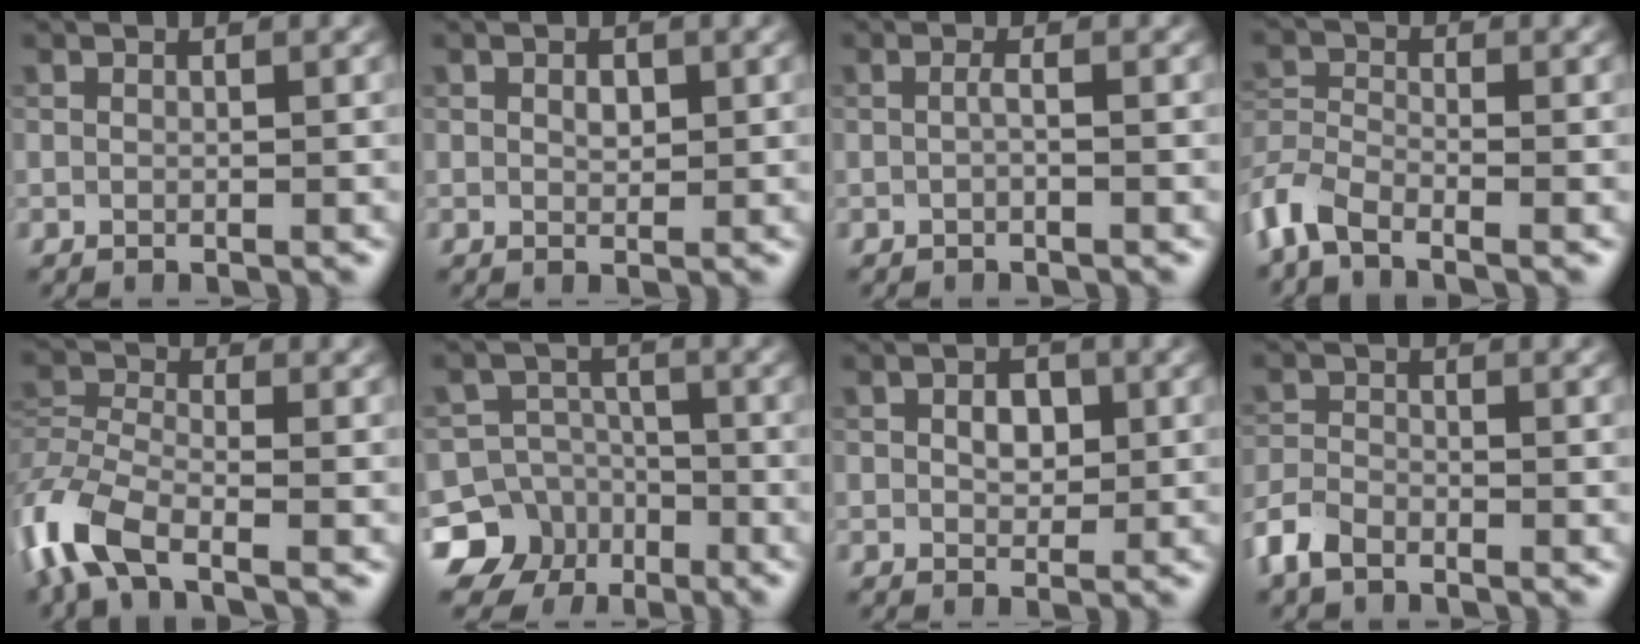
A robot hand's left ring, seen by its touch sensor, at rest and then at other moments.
{"total": 1.0, "force": [0.3, 0.7, 0.7], "torque": [-0.013, -0.001, 0.006]}
{"total": 0.8, "force": [-0.3, 0.0, 0.7], "torque": [-0.015, 0.001, -0.007]}
{"total": 4.1, "force": [-3.1, 1.5, 2.3], "torque": [-0.055, -0.007, -0.075]}
{"total": 7.0, "force": [-4.5, 2.8, 4.6], "torque": [-0.106, -0.006, -0.103]}
{"total": 9.7, "force": [-5.6, 7.9, 1.3], "torque": [-0.017, -0.021, -0.115]}
{"total": 2.2, "force": [0.4, 1.5, 1.5], "torque": [-0.027, 0.001, 0.004]}
{"total": 2.8, "force": [-2.1, 1.4, 1.3], "torque": [-0.031, -0.001, -0.055]}